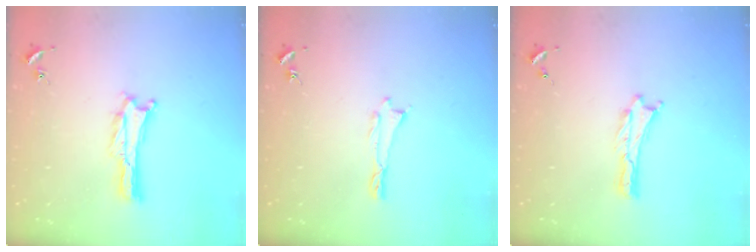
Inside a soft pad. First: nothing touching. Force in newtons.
{"total": 0.0}
{"total": 0.0}